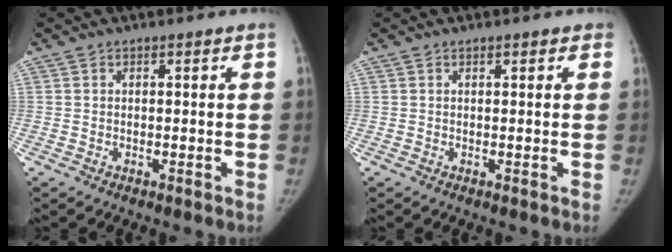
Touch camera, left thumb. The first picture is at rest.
{"total": 0.9, "force": [0.6, 0.5, 0.4], "torque": [0.004, -0.001, 0.002]}